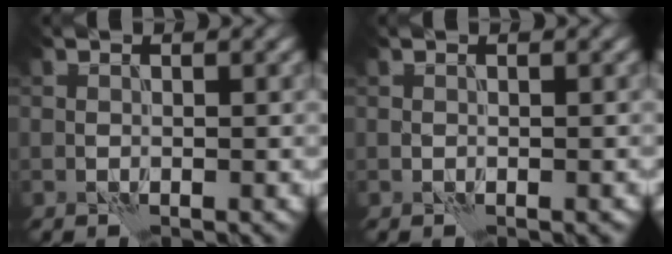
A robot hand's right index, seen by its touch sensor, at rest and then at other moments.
{"total": 0.0}